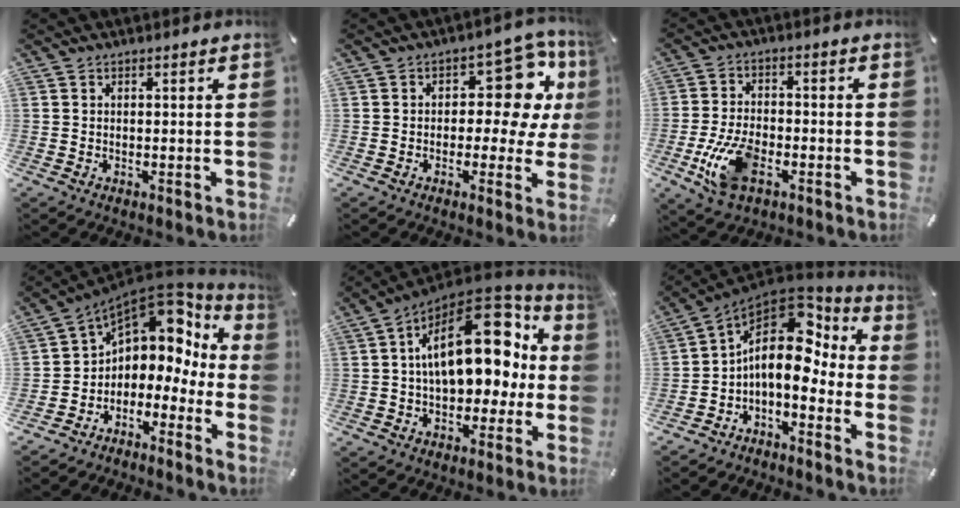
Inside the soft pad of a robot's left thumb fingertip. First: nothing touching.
{"total": 13.7, "force": [3.9, 7.9, 10.5], "torque": [-0.128, -0.029, 0.065]}
{"total": 11.2, "force": [-4.2, 6.5, 8.2], "torque": [-0.167, 0.005, -0.074]}
{"total": 6.9, "force": [3.8, 5.2, 2.4], "torque": [-0.057, -0.046, 0.069]}
{"total": 21.8, "force": [5.2, 13.0, 16.7], "torque": [-0.255, -0.025, 0.090]}
{"total": 13.1, "force": [1.8, 8.6, 9.7], "torque": [-0.159, -0.033, 0.028]}